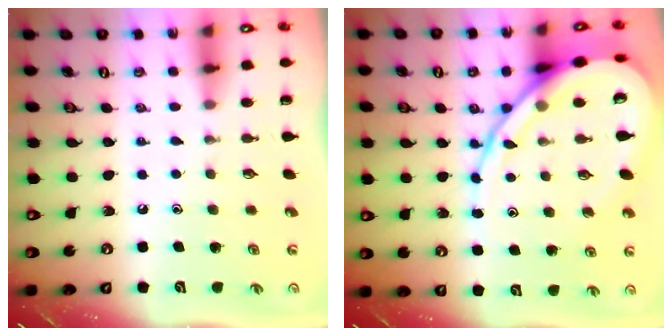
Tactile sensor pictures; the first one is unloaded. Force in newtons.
{"total": 17.4, "press": 17.4, "slide": 1.6}